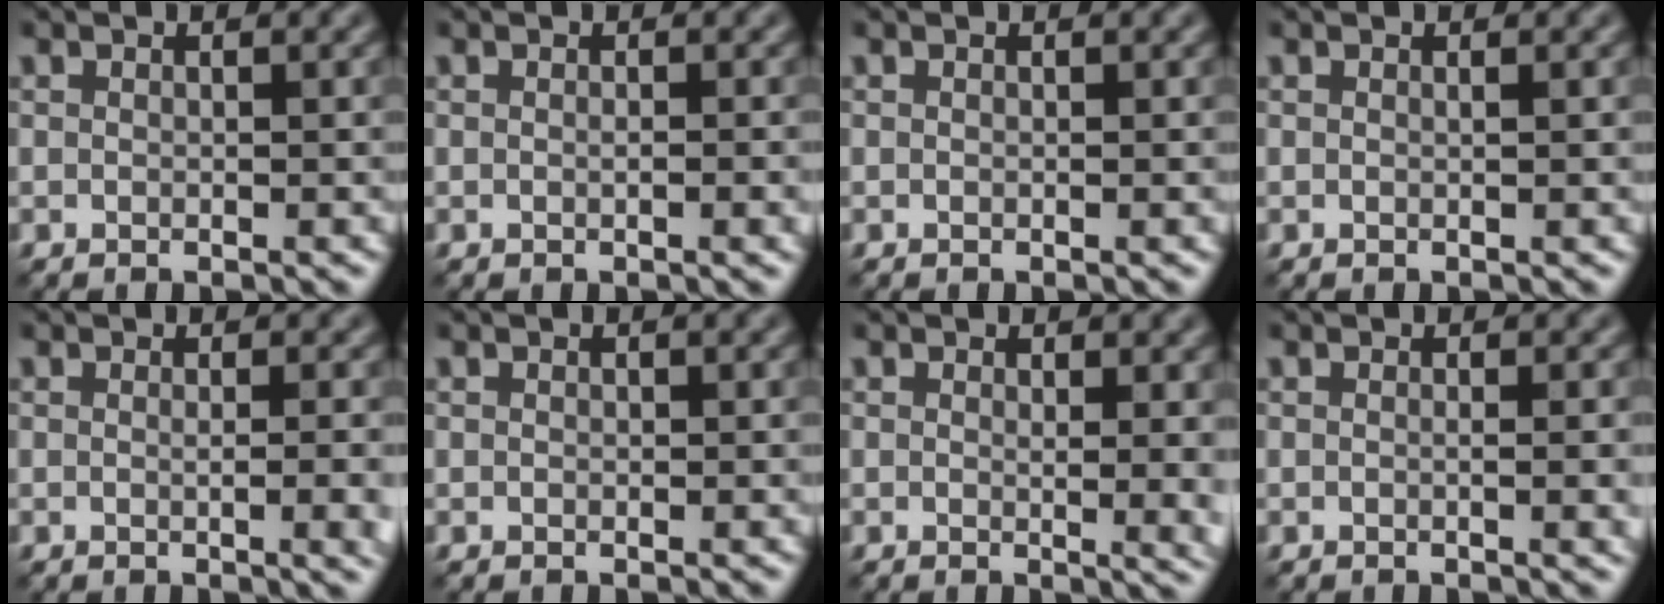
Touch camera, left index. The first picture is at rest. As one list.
[{"total": 1.2, "force": [-0.1, 0.2, 1.1], "torque": [-0.016, -0.002, -0.001]}, {"total": 0.0}, {"total": 0.5, "force": [0.1, 0.2, 0.5], "torque": [-0.001, 0.003, -0.001]}, {"total": 3.4, "force": [-0.2, 1.2, 3.2], "torque": [-0.022, 0.002, -0.001]}, {"total": 0.0}, {"total": 2.8, "force": [0.6, 0.9, 2.6], "torque": [-0.023, -0.005, 0.009]}, {"total": 2.4, "force": [-0.1, 0.8, 2.2], "torque": [-0.018, 0.000, -0.004]}]